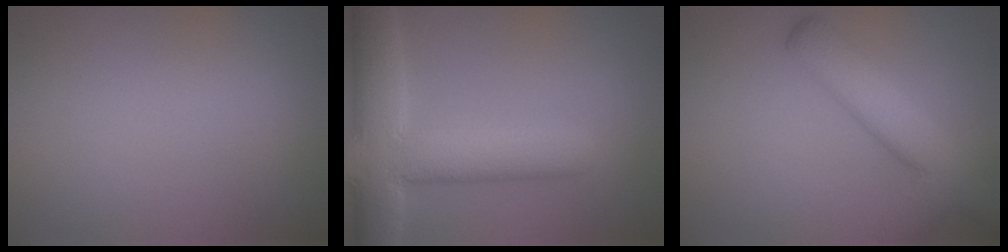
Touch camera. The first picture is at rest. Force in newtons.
{"total": 9.5, "press": 9.4, "slide": 0.8}
{"total": 6.2, "press": 6.1, "slide": 0.4}